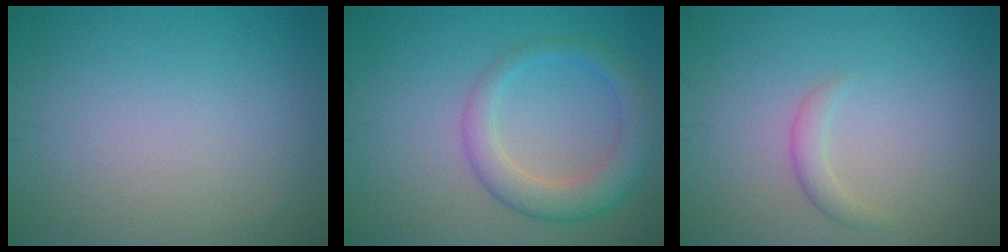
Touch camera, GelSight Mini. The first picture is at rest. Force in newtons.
{"total": 4.3, "press": 4.3, "slide": 0.2}
{"total": 1.3, "press": 1.3, "slide": 0.1}